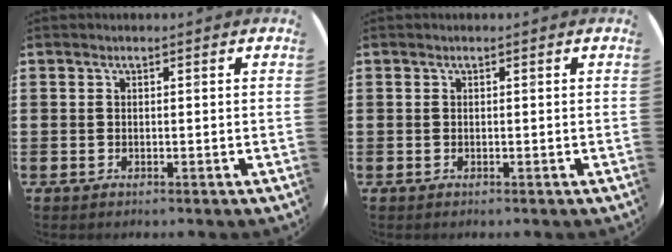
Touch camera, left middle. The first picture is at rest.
{"total": 0.0}